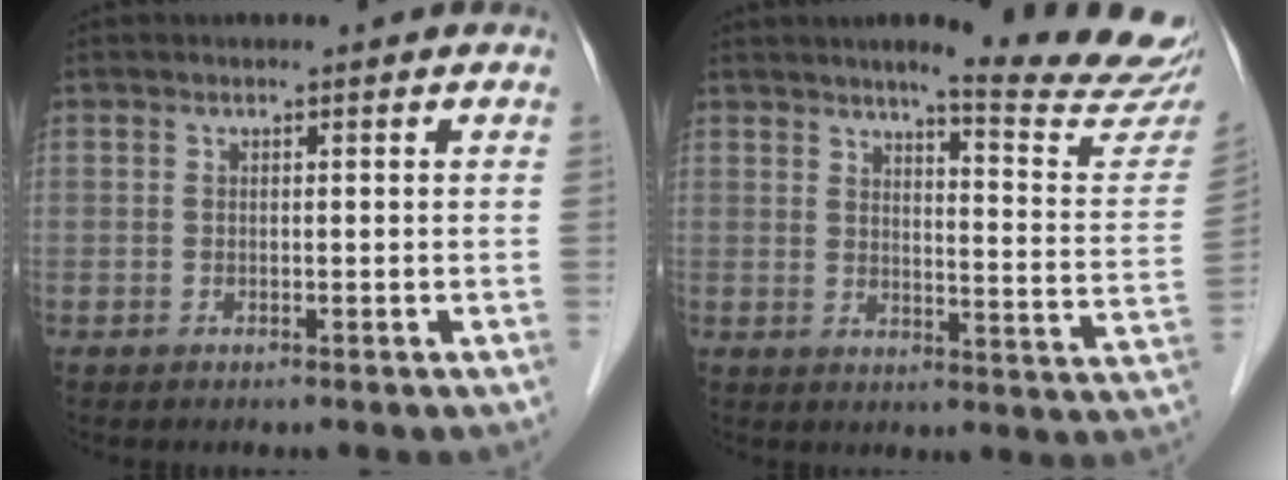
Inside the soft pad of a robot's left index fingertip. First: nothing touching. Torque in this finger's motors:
{"motor_torque": [1.07, -1.07, 0.38, 0.05]}